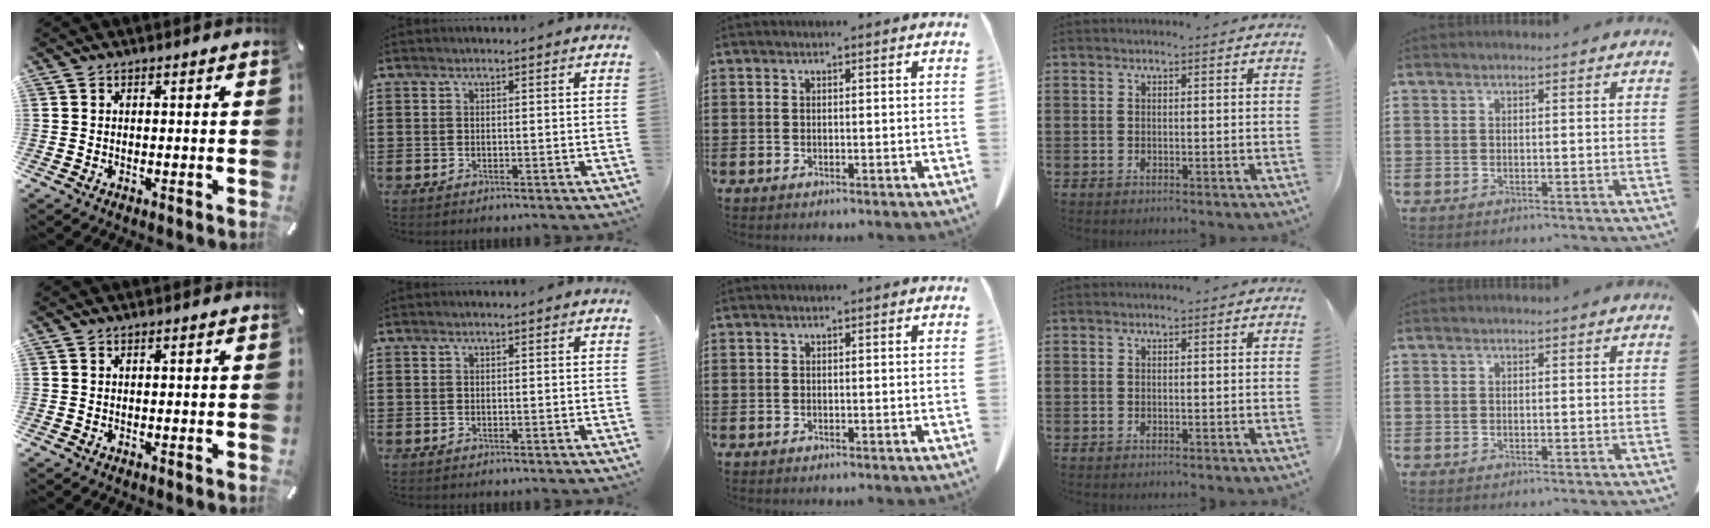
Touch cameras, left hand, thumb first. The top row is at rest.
{}